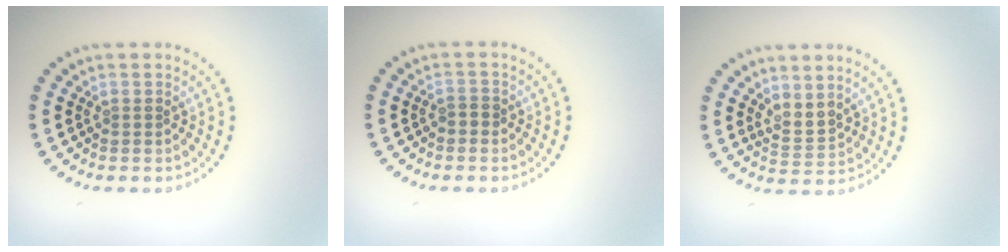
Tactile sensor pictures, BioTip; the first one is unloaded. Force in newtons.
{"total": 0.9, "press": 0.9, "slide": 0.2}
{"total": 2.1, "press": 1.6, "slide": 1.4}